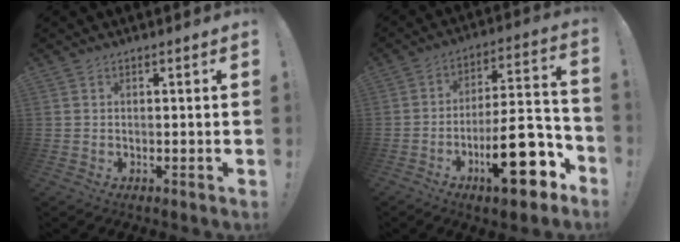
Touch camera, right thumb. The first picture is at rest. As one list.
[{"total": 22.3, "force": [-9.4, 7.8, 18.6], "torque": [-0.275, 0.061, -0.145]}]